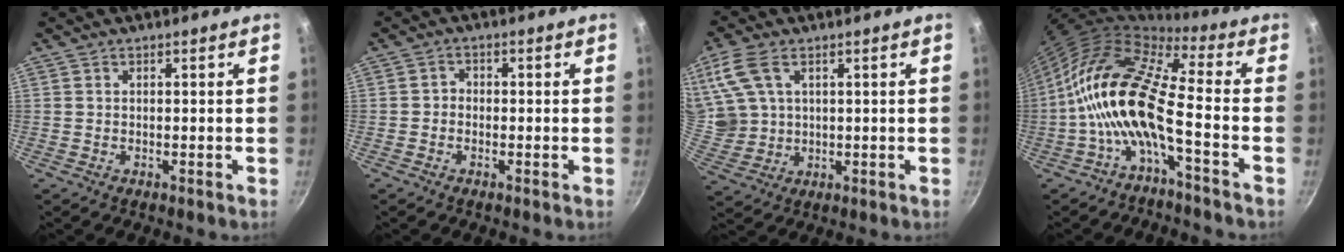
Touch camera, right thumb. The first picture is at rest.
{"total": 1.8, "force": [-0.7, 1.5, 0.7], "torque": [-0.007, 0.011, -0.018]}
{"total": 10.2, "force": [4.1, 6.9, 6.4], "torque": [-0.121, -0.008, 0.094]}
{"total": 13.9, "force": [-3.2, 4.8, 12.6], "torque": [-0.246, 0.042, -0.079]}